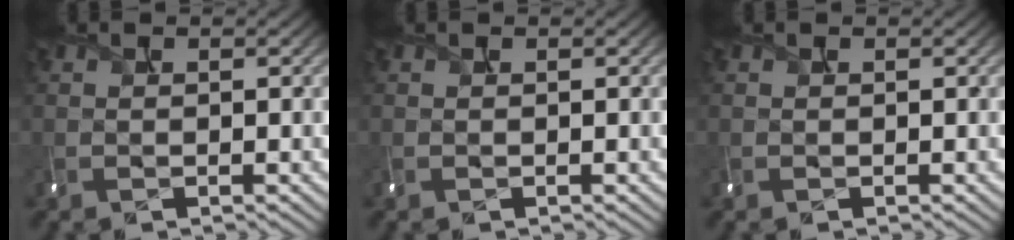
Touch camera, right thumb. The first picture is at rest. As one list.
[{"total": 0.0}, {"total": 0.0}]